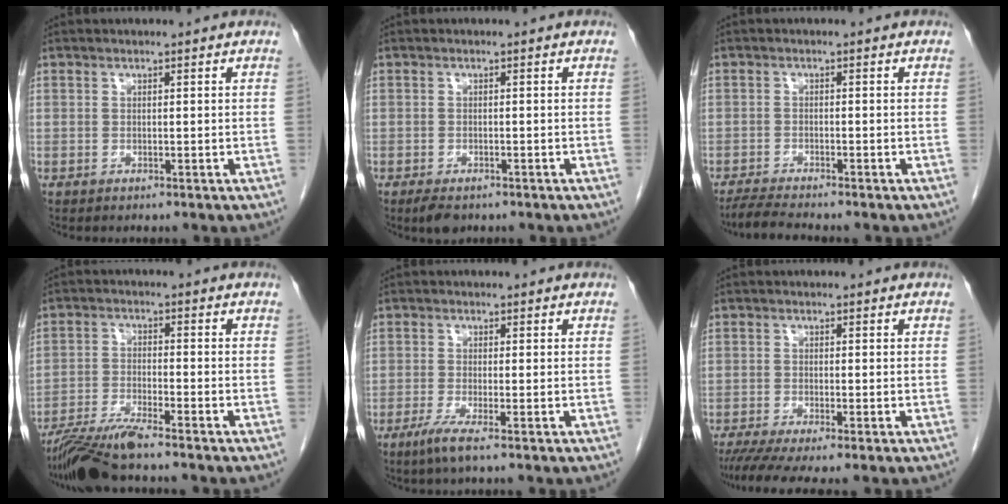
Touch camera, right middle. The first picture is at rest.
{"total": 2.9, "force": [-2.0, 1.3, 1.7], "torque": [-0.029, -0.004, -0.027]}
{"total": 3.9, "force": [-3.6, -0.5, 1.5], "torque": [-0.035, -0.020, -0.064]}
{"total": 7.7, "force": [-6.7, -0.7, 3.8], "torque": [-0.065, -0.026, -0.123]}
{"total": 3.1, "force": [-1.8, -0.2, 2.5], "torque": [-0.056, -0.012, -0.038]}
{"total": 5.9, "force": [-4.5, 0.0, 3.8], "torque": [-0.064, -0.017, -0.077]}